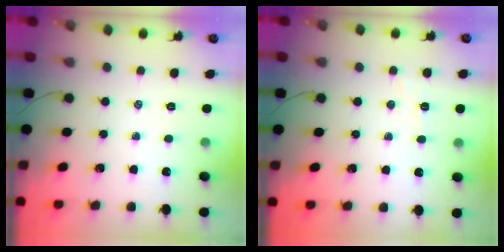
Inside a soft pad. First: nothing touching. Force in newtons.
{"total": 3.1, "press": 2.9, "slide": 1.0}